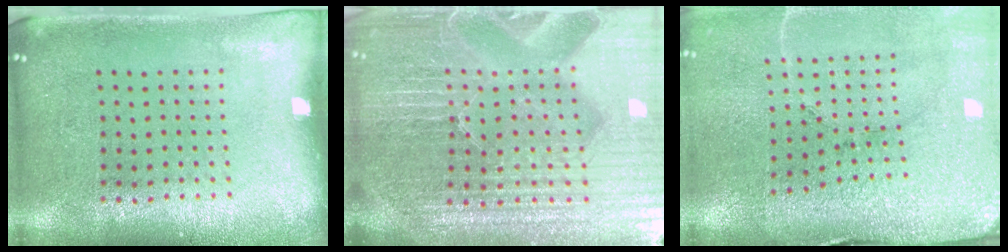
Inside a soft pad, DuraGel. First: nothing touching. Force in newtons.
{"total": 6.7, "press": 5.9, "slide": 3.2}
{"total": 3.5, "press": 3.5, "slide": 0.4}